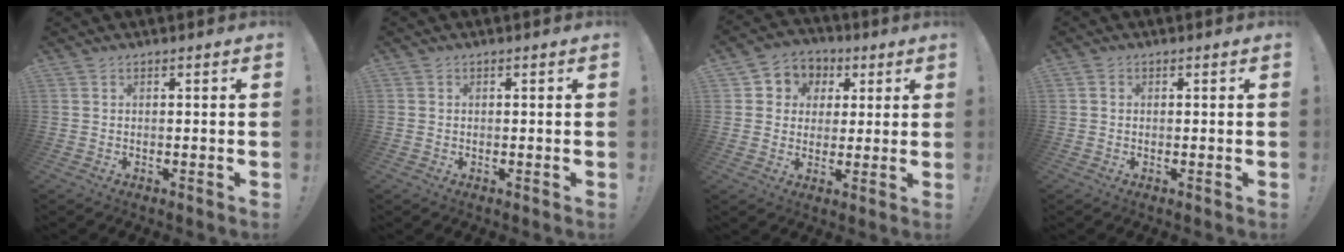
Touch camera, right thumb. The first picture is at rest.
{"total": 0.6, "force": [-0.1, 0.6, 0.0], "torque": [0.000, 0.001, -0.002]}
{"total": 7.1, "force": [0.7, 6.8, 1.9], "torque": [-0.018, -0.003, 0.020]}
{"total": 1.0, "force": [-0.1, 1.0, 0.2], "torque": [-0.006, 0.005, -0.002]}